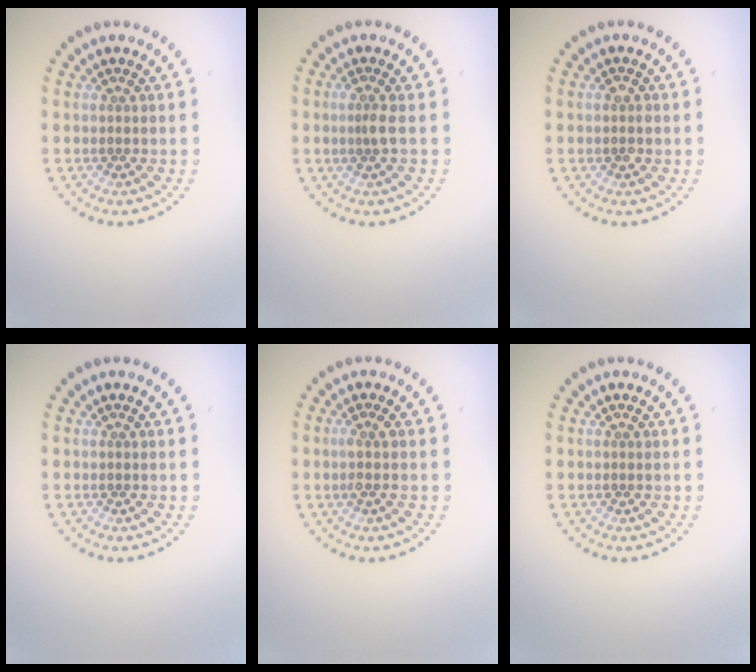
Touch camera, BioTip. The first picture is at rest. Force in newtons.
{"total": 1.5, "press": 1.1, "slide": 1.0}
{"total": 1.1, "press": 1.0, "slide": 0.2}
{"total": 0.0}
{"total": 1.1, "press": 0.9, "slide": 0.6}
{"total": 0.0}